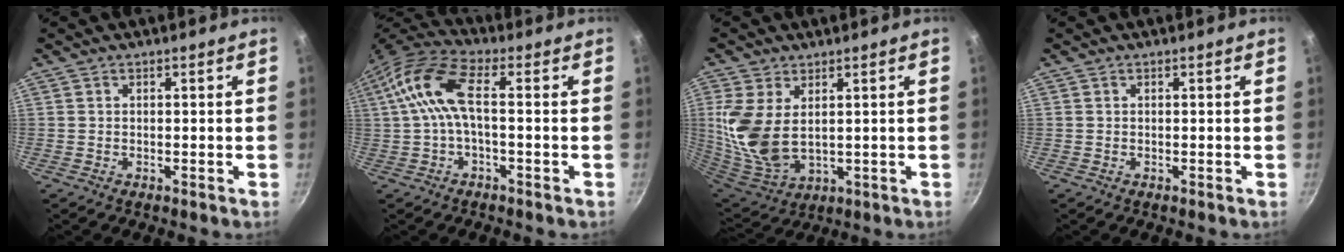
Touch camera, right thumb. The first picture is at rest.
{"total": 10.9, "force": [0.1, 4.2, 10.0], "torque": [-0.222, 0.027, -0.014]}
{"total": 13.1, "force": [2.8, 7.7, 10.2], "torque": [-0.211, -0.028, 0.071]}
{"total": 0.0}